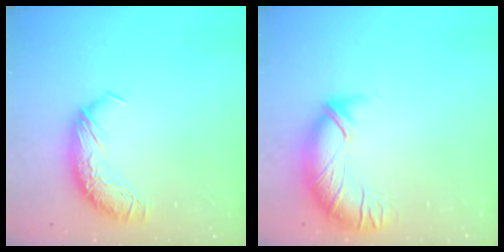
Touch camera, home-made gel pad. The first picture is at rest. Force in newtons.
{"total": 2.9, "press": 1.4, "slide": 2.5}